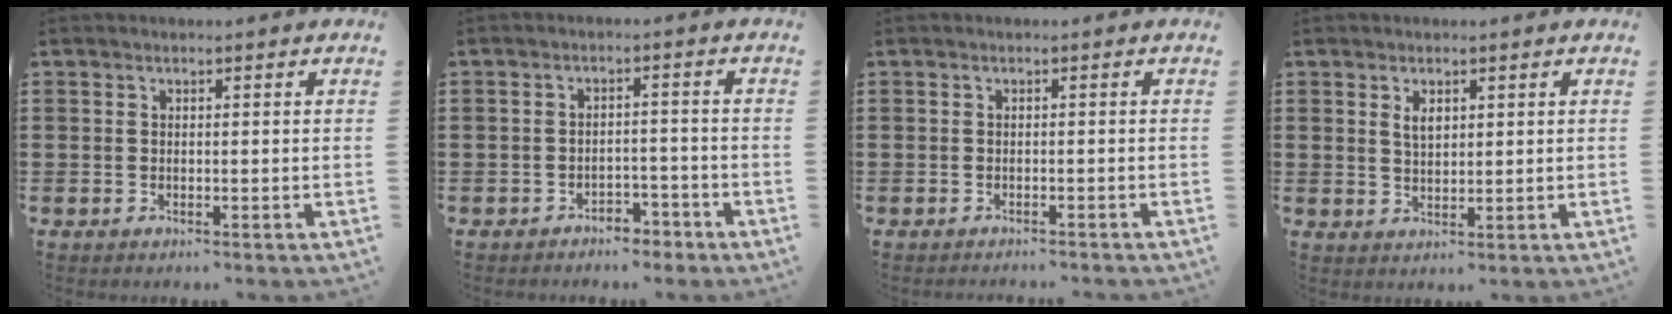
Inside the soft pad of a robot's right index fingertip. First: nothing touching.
{"total": 2.8, "force": [-2.6, 0.9, 0.4], "torque": [-0.012, 0.004, -0.055]}
{"total": 0.7, "force": [-0.7, 0.0, 0.0], "torque": [-0.002, -0.001, -0.015]}
{"total": 2.3, "force": [1.2, 1.2, 1.6], "torque": [-0.035, 0.004, 0.021]}